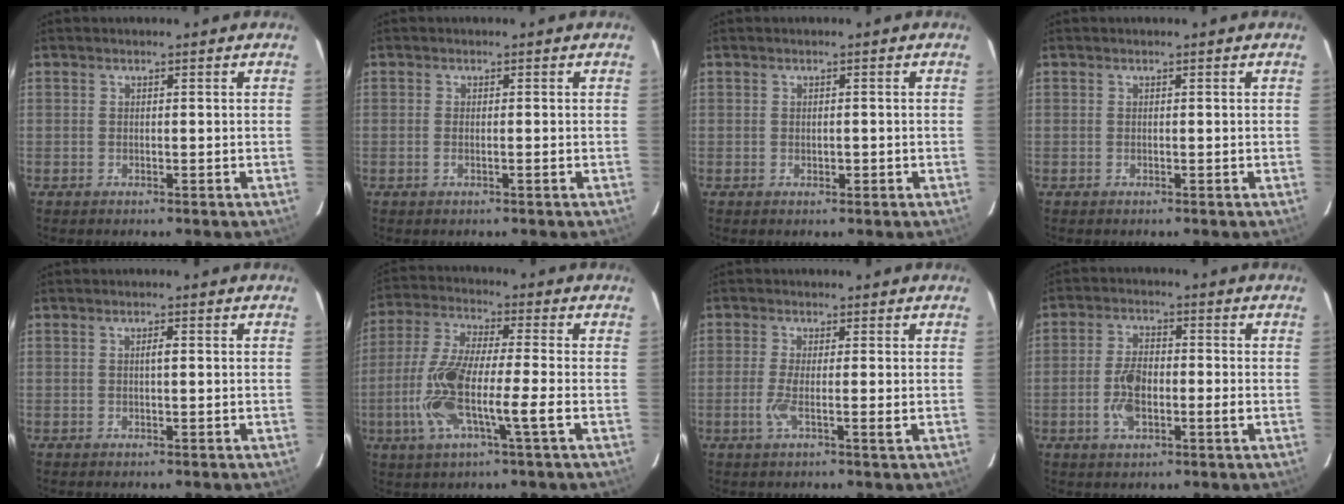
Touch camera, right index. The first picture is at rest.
{"total": 1.0, "force": [-0.3, 0.1, 0.9], "torque": [-0.019, -0.001, -0.003]}
{"total": 1.0, "force": [-0.2, 0.5, 0.8], "torque": [-0.013, 0.000, -0.001]}
{"total": 0.0}
{"total": 1.0, "force": [0.1, 0.1, 1.0], "torque": [-0.019, 0.002, 0.001]}
{"total": 11.7, "force": [-3.1, 0.9, 11.2], "torque": [-0.234, -0.002, -0.066]}
{"total": 3.5, "force": [-0.7, 0.0, 3.4], "torque": [-0.071, -0.005, -0.015]}
{"total": 6.6, "force": [-1.3, 2.4, 6.0], "torque": [-0.127, 0.007, -0.027]}